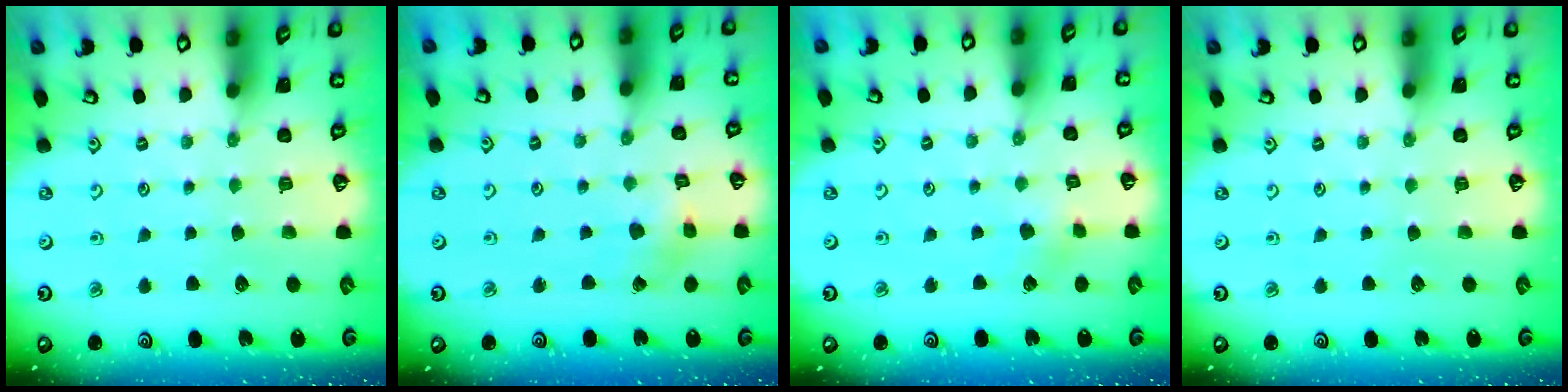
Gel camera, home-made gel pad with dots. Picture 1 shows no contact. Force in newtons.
{"total": 2.8, "press": 2.8, "slide": 0.1}
{"total": 2.9, "press": 2.9, "slide": 0.3}
{"total": 0.0}